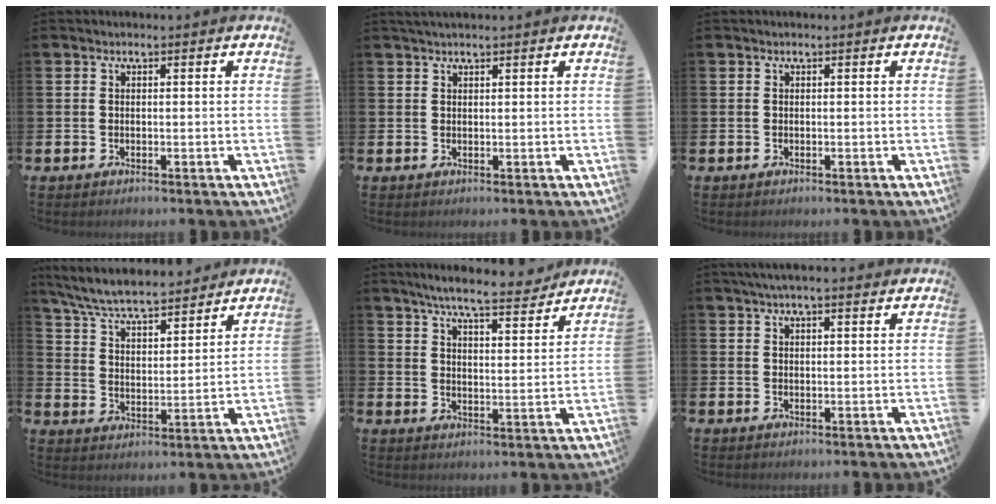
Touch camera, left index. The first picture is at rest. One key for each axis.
{"total": 1.2, "fx": 1.1, "fy": 0.1, "fz": 0.5, "tx": -0.010, "ty": 0.002, "tz": 0.019}
{"total": 0.0}
{"total": 7.2, "fx": 6.8, "fy": 0.9, "fz": 2.2, "tx": -0.077, "ty": -0.046, "tz": 0.120}
{"total": 7.4, "fx": 6.9, "fy": 0.5, "fz": 2.8, "tx": -0.063, "ty": -0.040, "tz": 0.118}
{"total": 3.3, "fx": 2.8, "fy": 0.6, "fz": 1.7, "tx": -0.030, "ty": -0.004, "tz": 0.048}